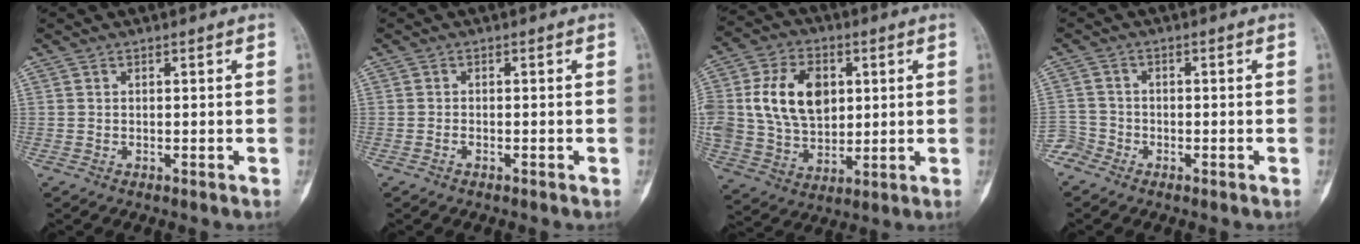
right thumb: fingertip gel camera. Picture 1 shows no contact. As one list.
[{"total": 0.7, "force": [-0.4, 0.4, 0.3], "torque": [-0.005, 0.003, -0.009]}, {"total": 15.9, "force": [3.1, 11.2, 10.8], "torque": [-0.167, -0.001, 0.065]}, {"total": 3.2, "force": [-2.5, 2.0, -0.1], "torque": [0.010, 0.006, -0.059]}]